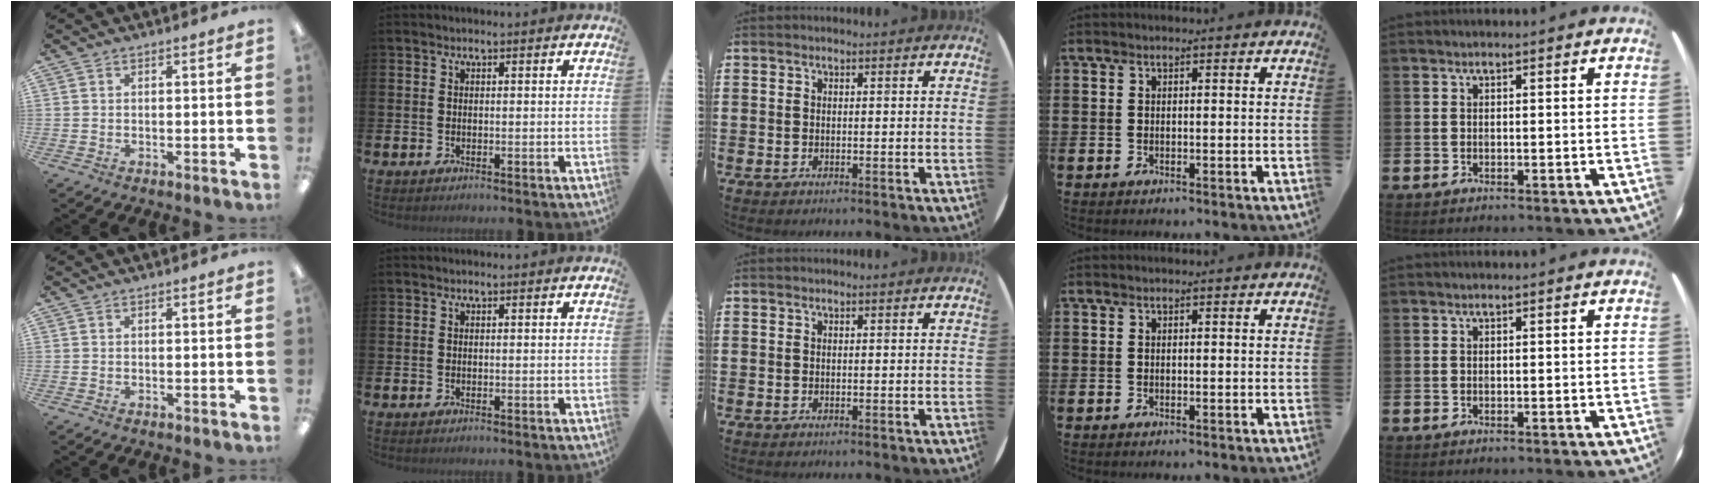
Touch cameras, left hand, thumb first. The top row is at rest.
{}